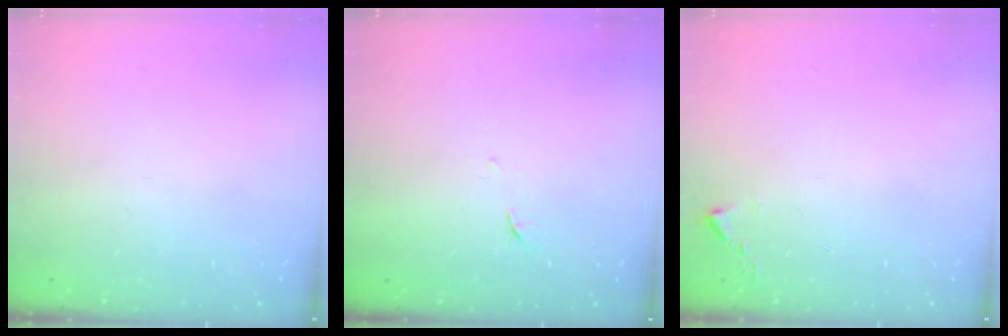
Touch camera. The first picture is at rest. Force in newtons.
{"total": 5.1, "press": 5.1, "slide": 0.4}
{"total": 2.4, "press": 2.4, "slide": 0.3}